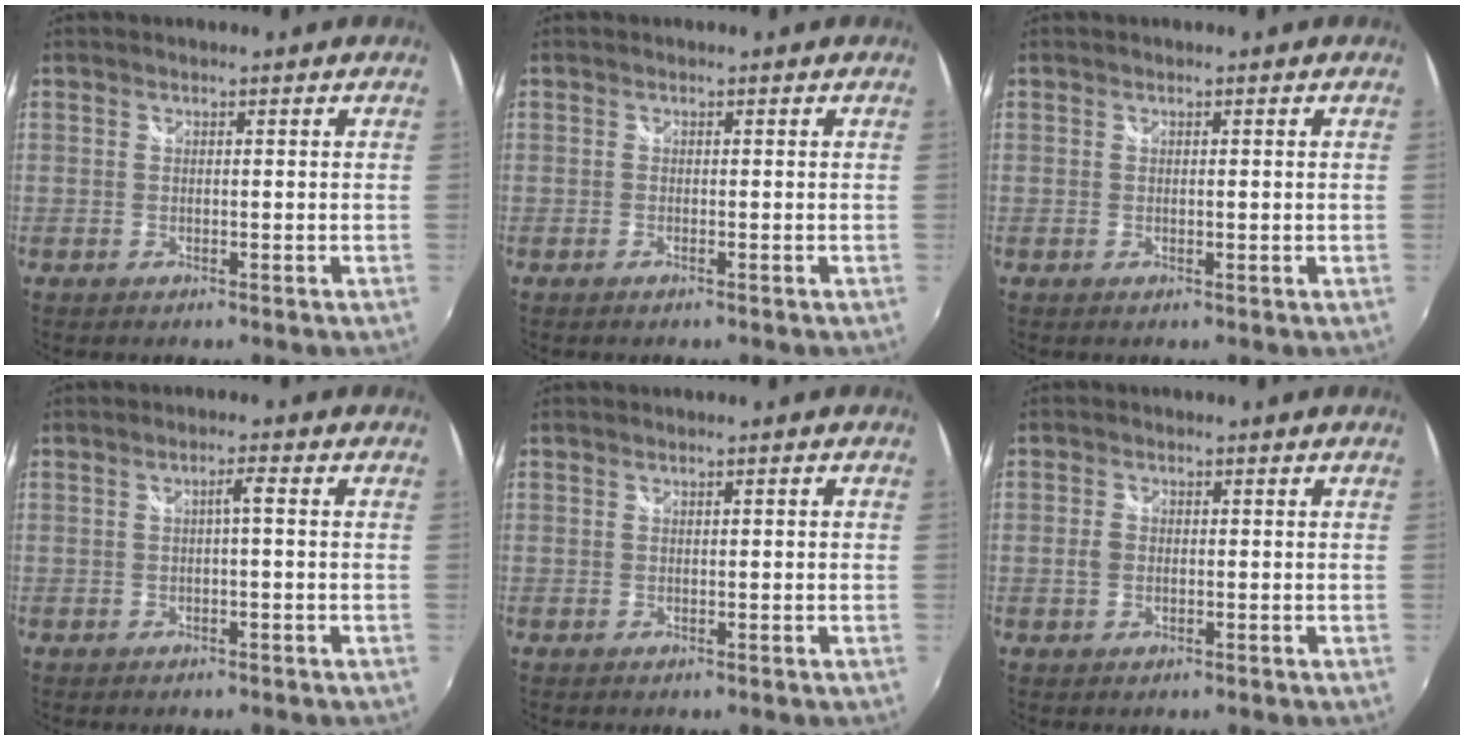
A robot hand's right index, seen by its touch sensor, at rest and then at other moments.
{"total": 0.0}
{"total": 0.8, "force": [0.3, 0.2, 0.7], "torque": [-0.009, 0.000, 0.006]}
{"total": 1.7, "force": [-0.2, 0.0, 1.6], "torque": [-0.028, 0.006, -0.003]}
{"total": 0.8, "force": [0.0, 0.2, 0.7], "torque": [-0.010, 0.004, 0.000]}
{"total": 2.1, "force": [-0.2, 1.7, 1.2], "torque": [-0.026, 0.000, -0.004]}